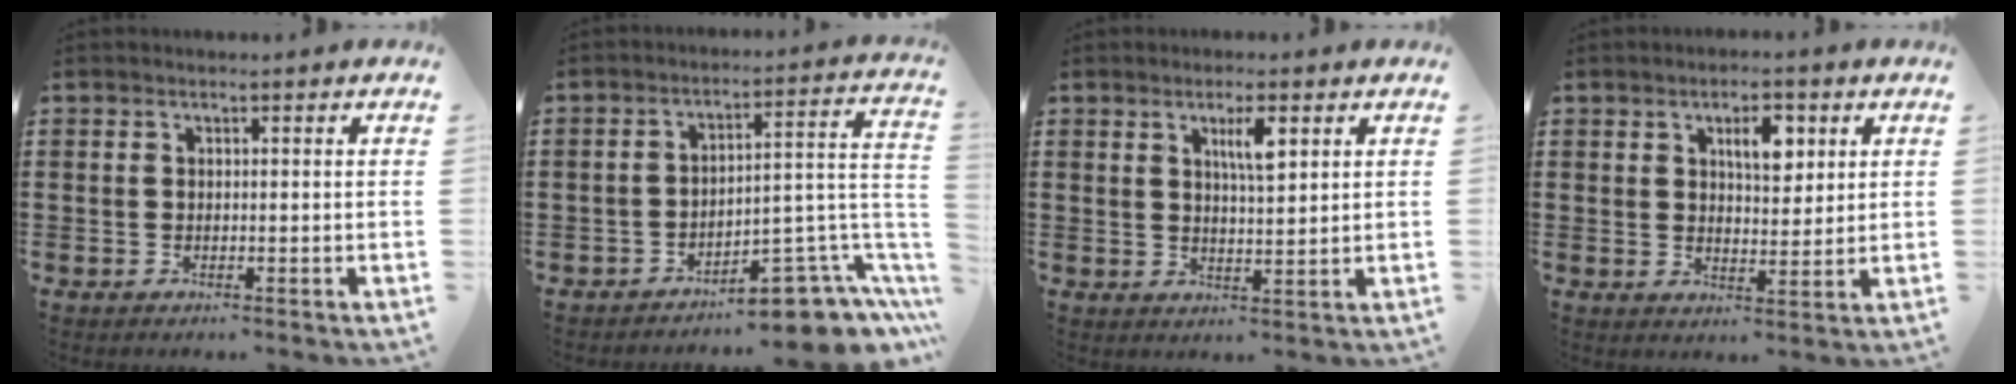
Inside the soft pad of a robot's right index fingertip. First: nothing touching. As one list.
[{"total": 7.9, "force": [-6.3, 2.3, 4.1], "torque": [-0.056, 0.012, -0.116]}, {"total": 4.0, "force": [1.9, 0.9, 3.4], "torque": [-0.064, 0.003, 0.028]}, {"total": 5.1, "force": [2.3, 2.3, 4.0], "torque": [-0.063, 0.003, 0.033]}]